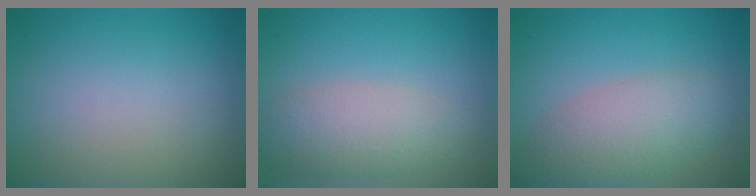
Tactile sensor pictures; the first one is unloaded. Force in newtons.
{"total": 4.3, "press": 4.3, "slide": 0.2}
{"total": 5.4, "press": 5.4, "slide": 0.2}